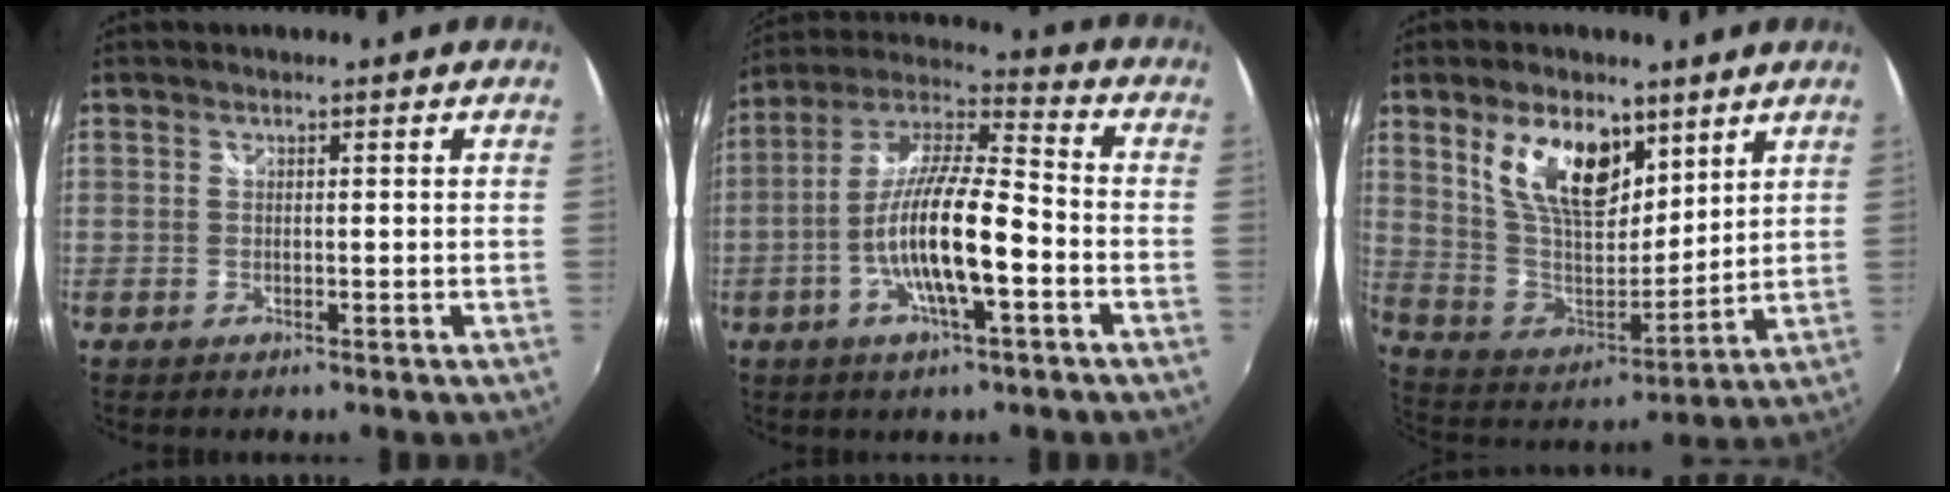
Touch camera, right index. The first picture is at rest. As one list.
[{"total": 14.9, "force": [-4.6, 3.1, 13.9], "torque": [-0.268, -0.004, -0.091]}, {"total": 15.8, "force": [8.3, 8.2, 10.7], "torque": [-0.198, 0.003, 0.163]}]